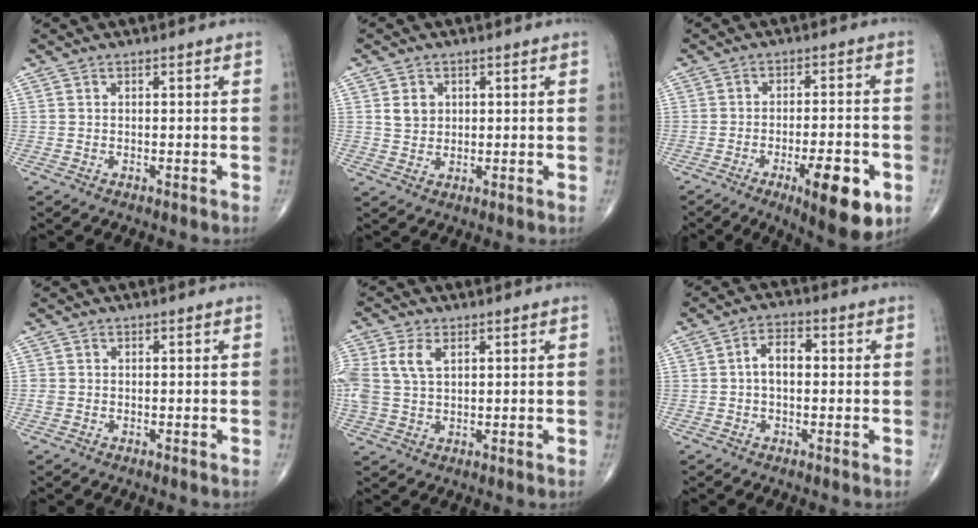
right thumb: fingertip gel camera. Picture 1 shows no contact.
{"total": 3.5, "force": [1.1, 2.9, 1.7], "torque": [-0.013, -0.006, 0.023]}
{"total": 12.9, "force": [-5.5, 3.7, 11.1], "torque": [-0.147, 0.012, -0.069]}
{"total": 1.1, "force": [-0.2, 0.9, 0.5], "torque": [-0.010, 0.001, -0.003]}
{"total": 7.9, "force": [2.4, 5.0, 5.6], "torque": [-0.136, 0.007, 0.050]}
{"total": 4.9, "force": [0.1, 2.9, 3.9], "torque": [-0.062, 0.019, -0.006]}